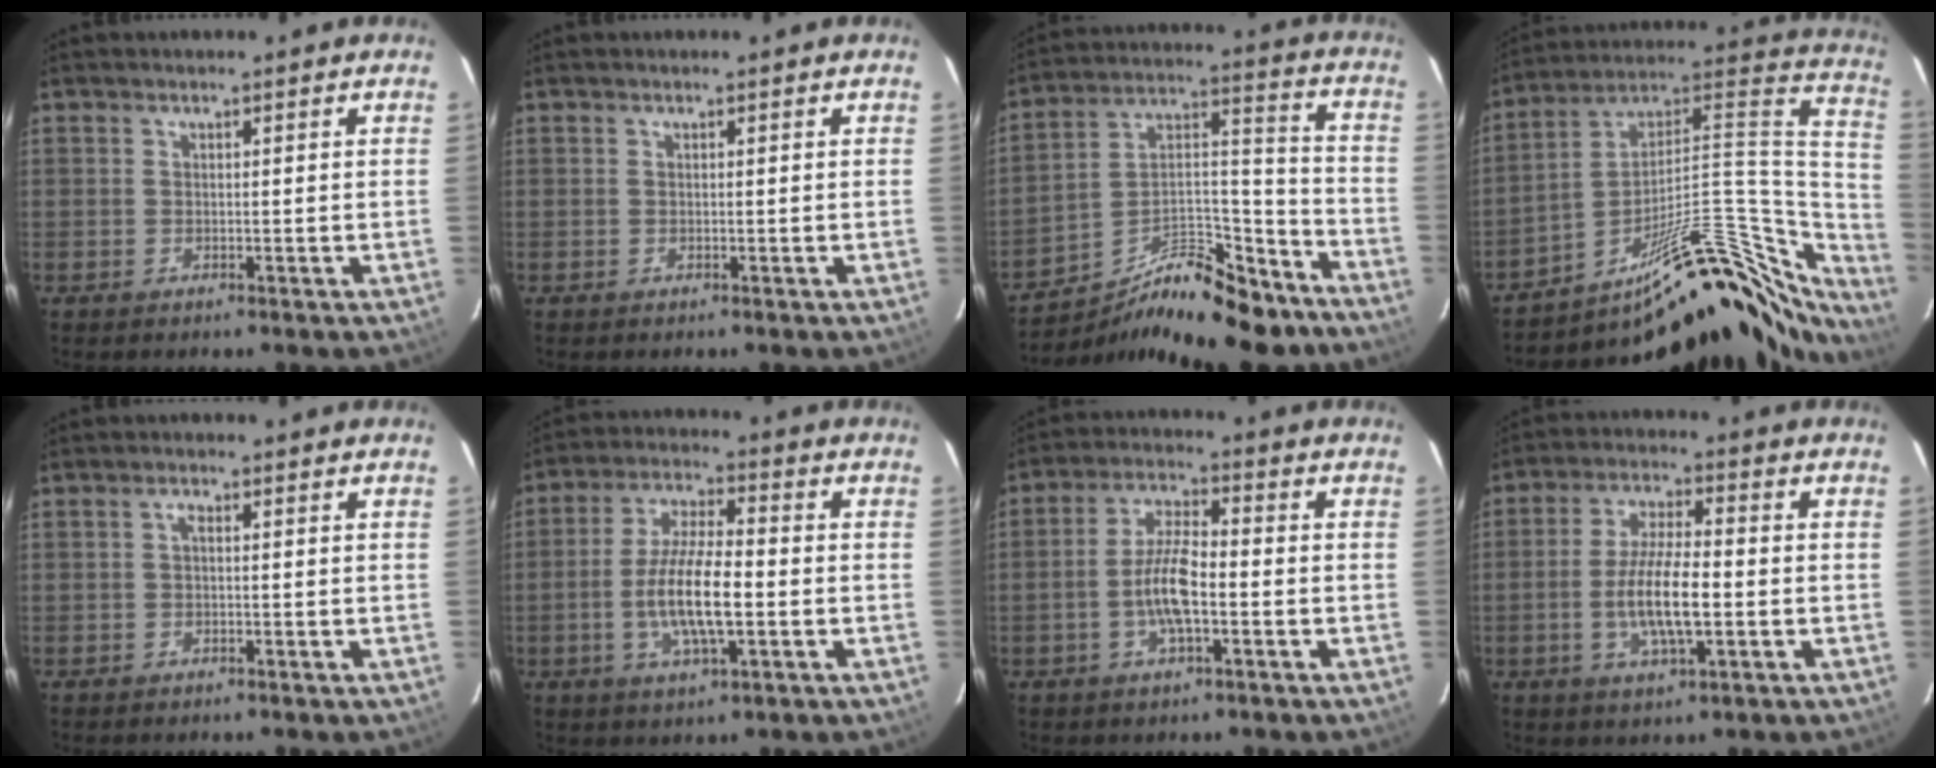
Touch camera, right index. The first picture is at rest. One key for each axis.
{"total": 0.0}
{"total": 21.2, "fx": -16.1, "fy": 7.1, "fz": 11.7, "tx": -0.192, "ty": 0.023, "tz": -0.243}
{"total": 31.8, "fx": -21.8, "fy": 10.8, "fz": 20.6, "tx": -0.255, "ty": 0.038, "tz": -0.310}
{"total": 0.7, "fx": 0.0, "fy": 0.3, "fz": 0.7, "tx": -0.013, "ty": 0.005, "tz": -0.002}
{"total": 11.2, "fx": -2.4, "fy": 2.9, "fz": 10.6, "tx": -0.209, "ty": 0.000, "tz": -0.045}
{"total": 7.9, "fx": -2.3, "fy": 2.2, "fz": 7.3, "tx": -0.147, "ty": 0.008, "tz": -0.044}
{"total": 10.0, "fx": -2.1, "fy": 2.5, "fz": 9.4, "tx": -0.185, "ty": -0.001, "tz": -0.039}